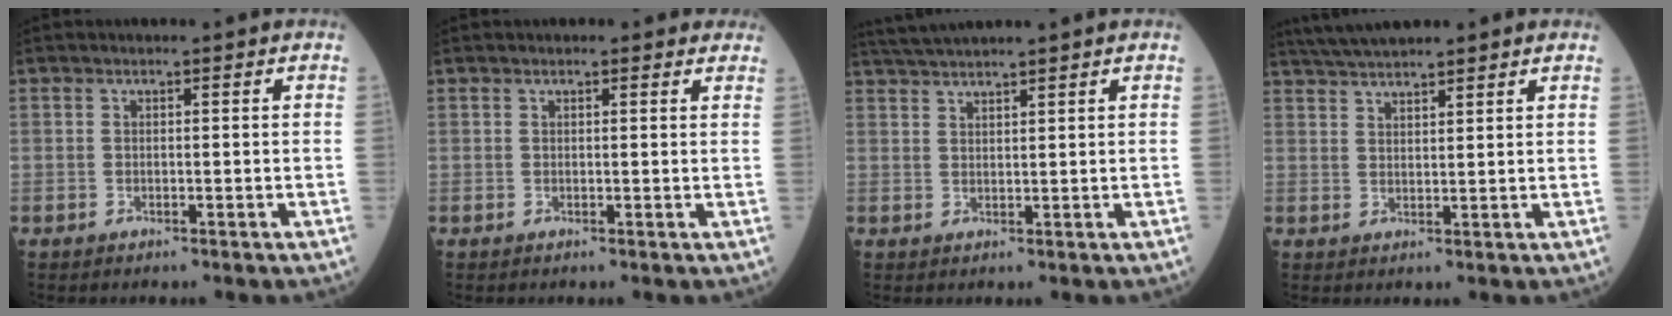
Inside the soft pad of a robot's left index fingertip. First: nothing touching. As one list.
[{"total": 1.9, "force": [1.6, 0.9, 0.4], "torque": [-0.003, 0.005, 0.007]}, {"total": 5.0, "force": [4.6, -0.9, 1.8], "torque": [-0.036, 0.028, 0.088]}, {"total": 6.7, "force": [6.0, 0.8, 2.9], "torque": [-0.057, 0.037, 0.107]}]